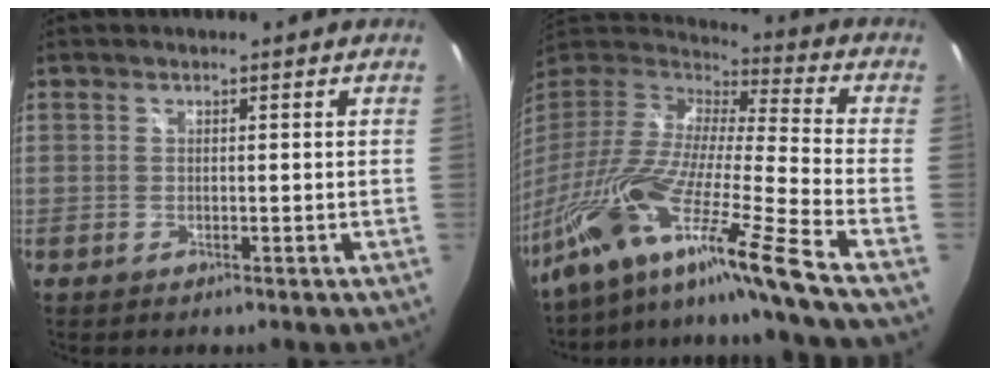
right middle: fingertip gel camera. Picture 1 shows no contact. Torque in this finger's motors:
{"motor_torque": [1.53, -0.60, 1.05, 0.21]}